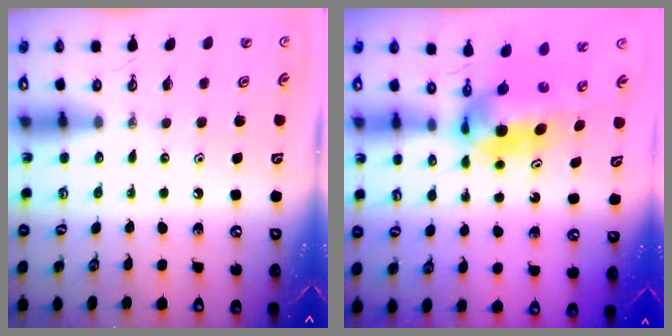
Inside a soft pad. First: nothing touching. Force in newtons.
{"total": 7.8, "press": 6.4, "slide": 4.5}